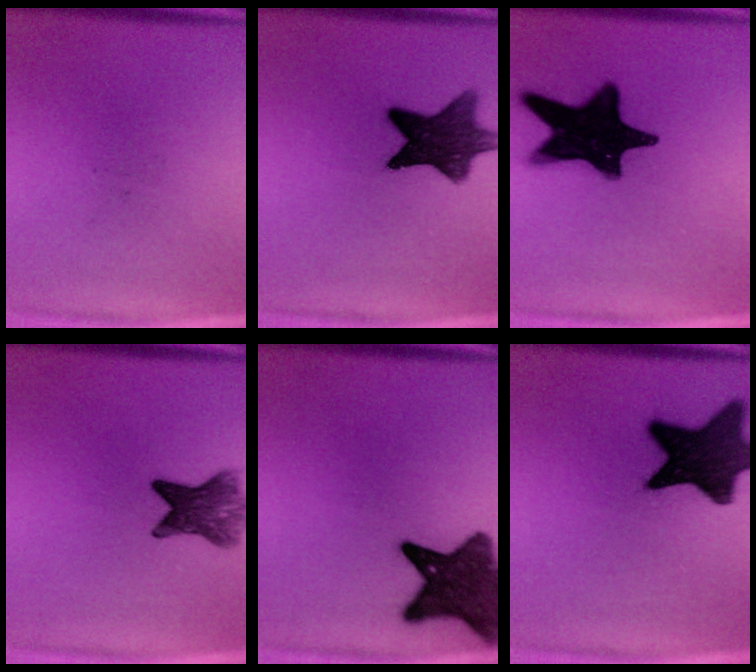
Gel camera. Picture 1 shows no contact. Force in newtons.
{"total": 10.7}
{"total": 19.7}
{"total": 6.5}
{"total": 10.5}
{"total": 14.9}